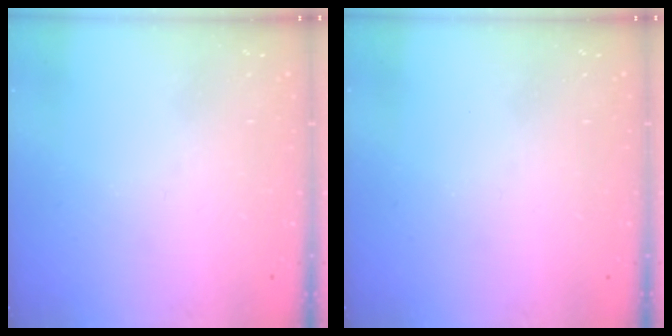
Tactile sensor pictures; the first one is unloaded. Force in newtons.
{"total": 0.0}